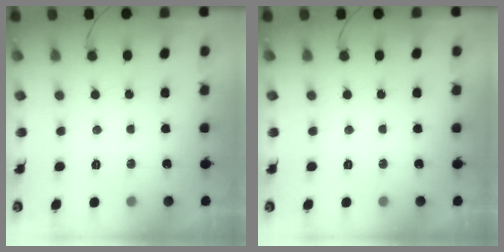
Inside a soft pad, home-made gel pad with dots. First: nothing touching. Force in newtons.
{"total": 0.0}